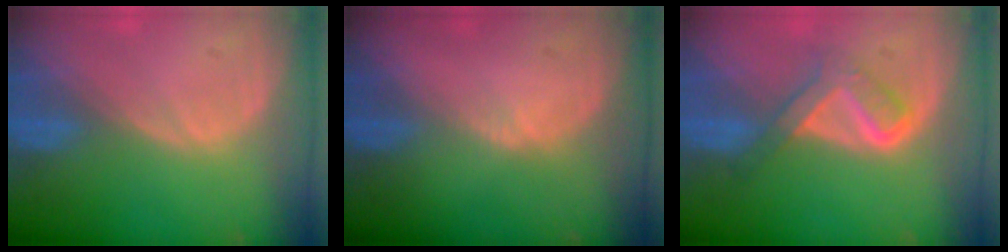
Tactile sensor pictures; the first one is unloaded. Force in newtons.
{"total": 0.7, "press": 0.4, "slide": 0.5}
{"total": 5.1, "press": 5.1, "slide": 0.8}